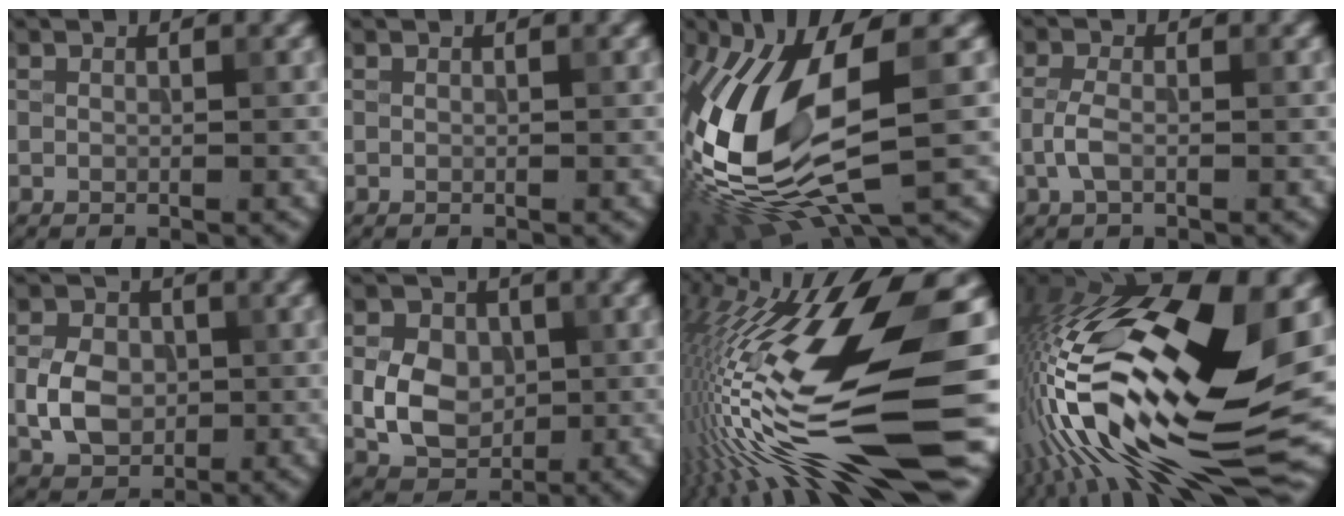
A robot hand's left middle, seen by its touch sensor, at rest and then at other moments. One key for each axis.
{"total": 0.0}
{"total": 13.4, "fx": -1.5, "fy": 5.2, "fz": 12.3, "tx": -0.264, "ty": -0.015, "tz": -0.026}
{"total": 2.1, "fx": -0.6, "fy": 0.9, "fz": 1.7, "tx": -0.040, "ty": 0.002, "tz": -0.019}
{"total": 4.6, "fx": -0.6, "fy": 3.6, "fz": 2.9, "tx": -0.056, "ty": 0.001, "tz": -0.013}
{"total": 5.9, "fx": -0.2, "fy": 4.6, "fz": 3.6, "tx": -0.066, "ty": 0.000, "tz": -0.008}
{"total": 17.6, "fx": -3.5, "fy": 3.9, "fz": 16.8, "tx": -0.308, "ty": 0.014, "tz": -0.062}
{"total": 19.5, "fx": -2.0, "fy": 6.0, "fz": 18.5, "tx": -0.342, "ty": 0.016, "tz": -0.048}